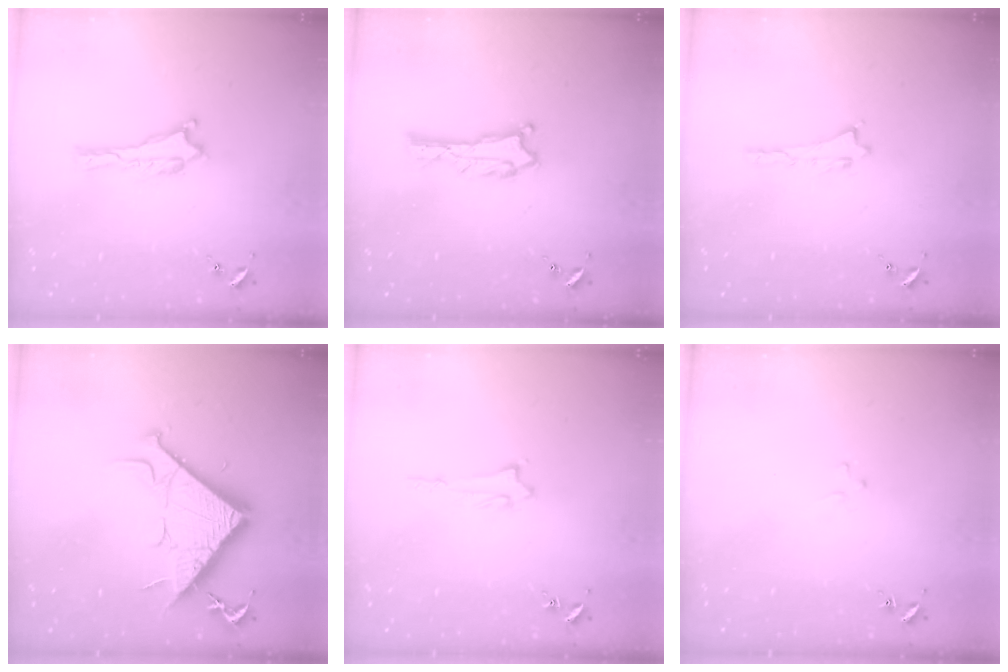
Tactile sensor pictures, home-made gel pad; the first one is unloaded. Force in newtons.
{"total": 0.9, "press": 0.9, "slide": 0.1}
{"total": 0.0}
{"total": 11.9, "press": 11.9, "slide": 0.2}
{"total": 1.4, "press": 1.4, "slide": 0.2}
{"total": 1.2, "press": 1.2, "slide": 0.2}